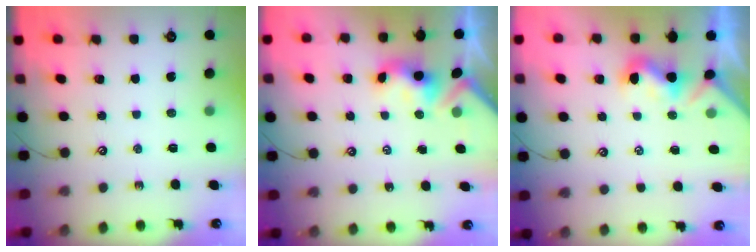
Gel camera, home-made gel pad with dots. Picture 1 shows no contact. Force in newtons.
{"total": 3.6, "press": 3.6, "slide": 0.4}
{"total": 1.5, "press": 1.4, "slide": 0.5}